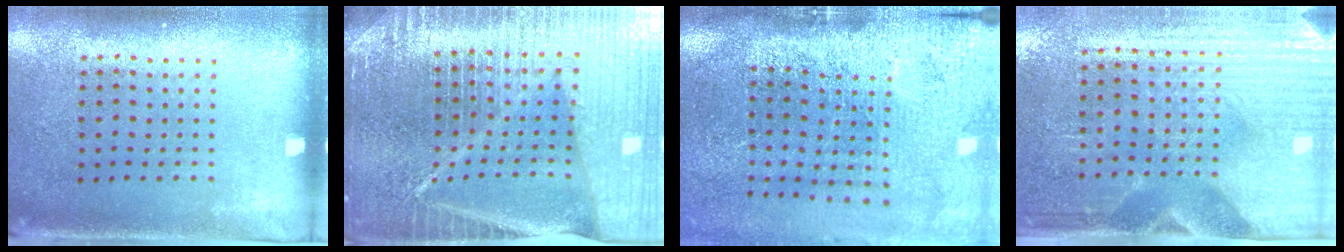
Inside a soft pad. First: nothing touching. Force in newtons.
{"total": 7.2, "press": 6.1, "slide": 3.8}
{"total": 4.8, "press": 3.7, "slide": 3.0}
{"total": 3.1, "press": 2.8, "slide": 1.3}